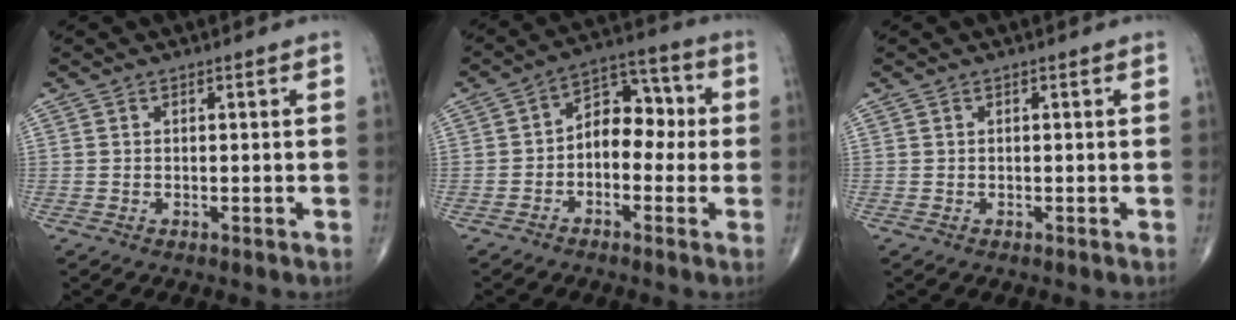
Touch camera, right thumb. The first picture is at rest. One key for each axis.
{"total": 9.2, "fx": -0.7, "fy": 6.2, "fz": 6.8, "tx": -0.061, "ty": 0.041, "tz": -0.027}
{"total": 0.0}